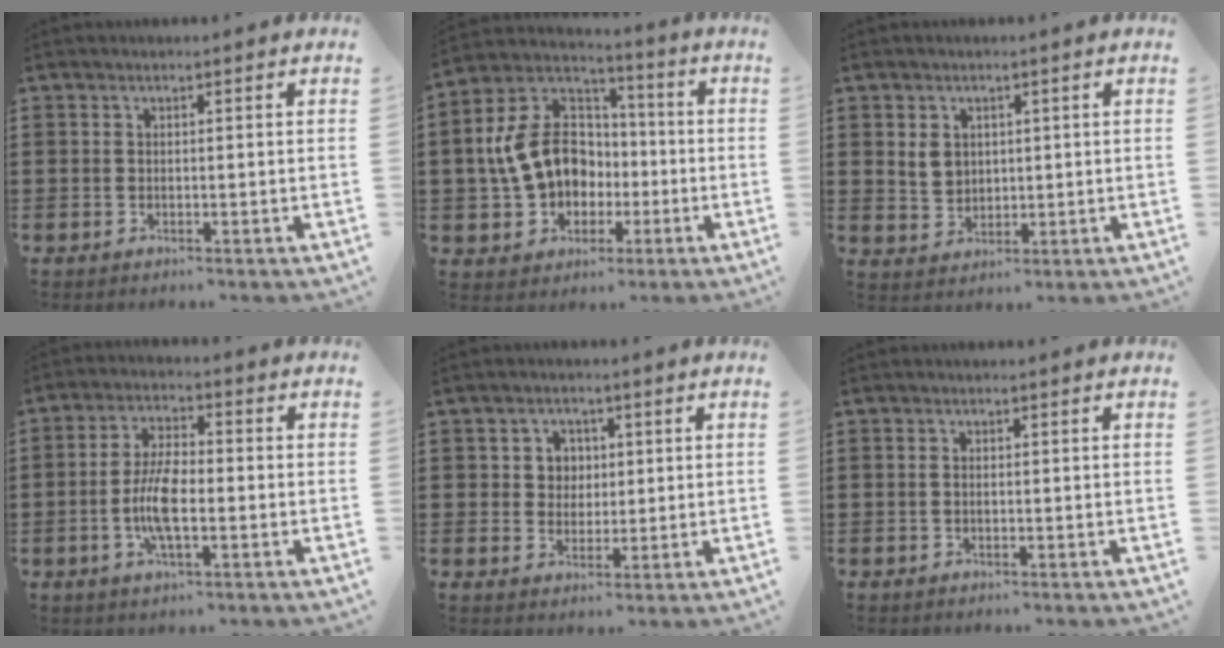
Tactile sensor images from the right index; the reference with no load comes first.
{"total": 12.9, "force": [-0.9, 10.4, 7.7], "torque": [-0.200, 0.023, -0.011]}
{"total": 3.4, "force": [1.1, 2.8, 1.5], "torque": [-0.040, 0.009, 0.021]}
{"total": 7.3, "force": [-1.6, 2.6, 6.7], "torque": [-0.149, -0.004, -0.036]}
{"total": 3.6, "force": [0.8, 3.4, 1.0], "torque": [-0.036, 0.012, 0.012]}
{"total": 0.6, "force": [-0.1, 0.3, 0.5], "torque": [-0.012, 0.000, -0.003]}